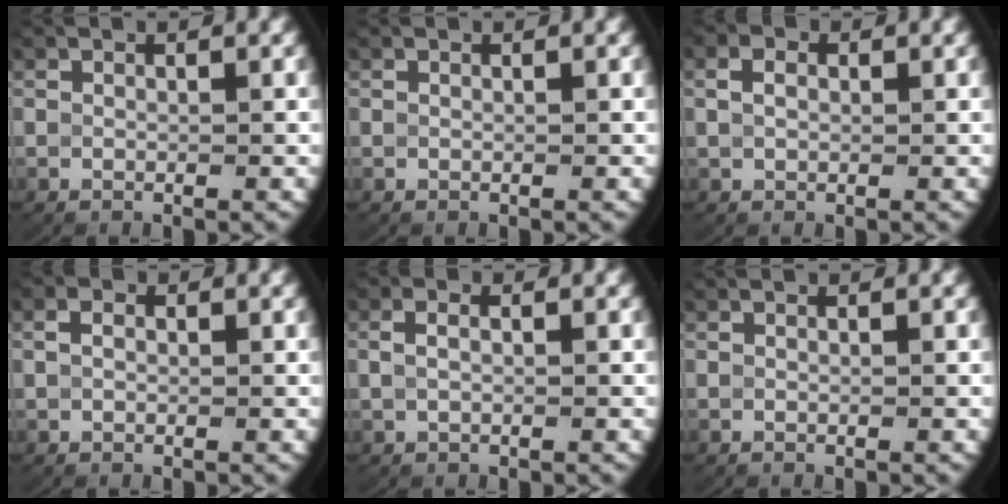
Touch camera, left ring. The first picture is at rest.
{"total": 0.0}
{"total": 1.5, "force": [0.5, 1.1, 1.0], "torque": [-0.021, -0.002, 0.013]}
{"total": 1.2, "force": [0.3, 0.8, 0.8], "torque": [-0.018, -0.001, 0.009]}
{"total": 1.4, "force": [0.1, 0.8, 1.2], "torque": [-0.033, -0.001, 0.005]}
{"total": 0.0}